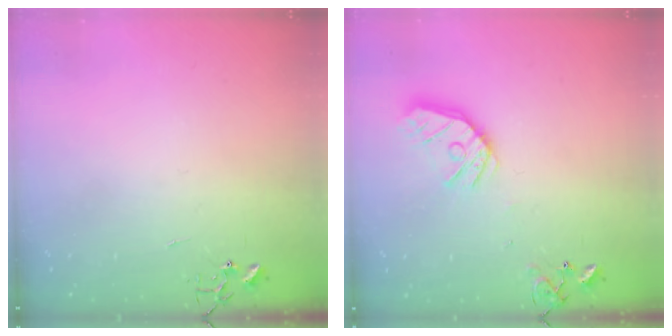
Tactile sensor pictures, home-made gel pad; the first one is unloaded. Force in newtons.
{"total": 14.4, "press": 14.3, "slide": 1.9}